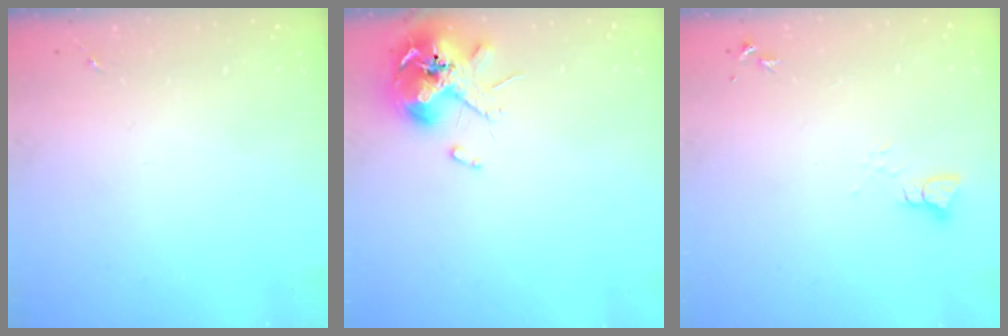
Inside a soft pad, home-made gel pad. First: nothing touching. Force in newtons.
{"total": 10.5, "press": 10.4, "slide": 1.6}
{"total": 2.2, "press": 2.2, "slide": 0.2}